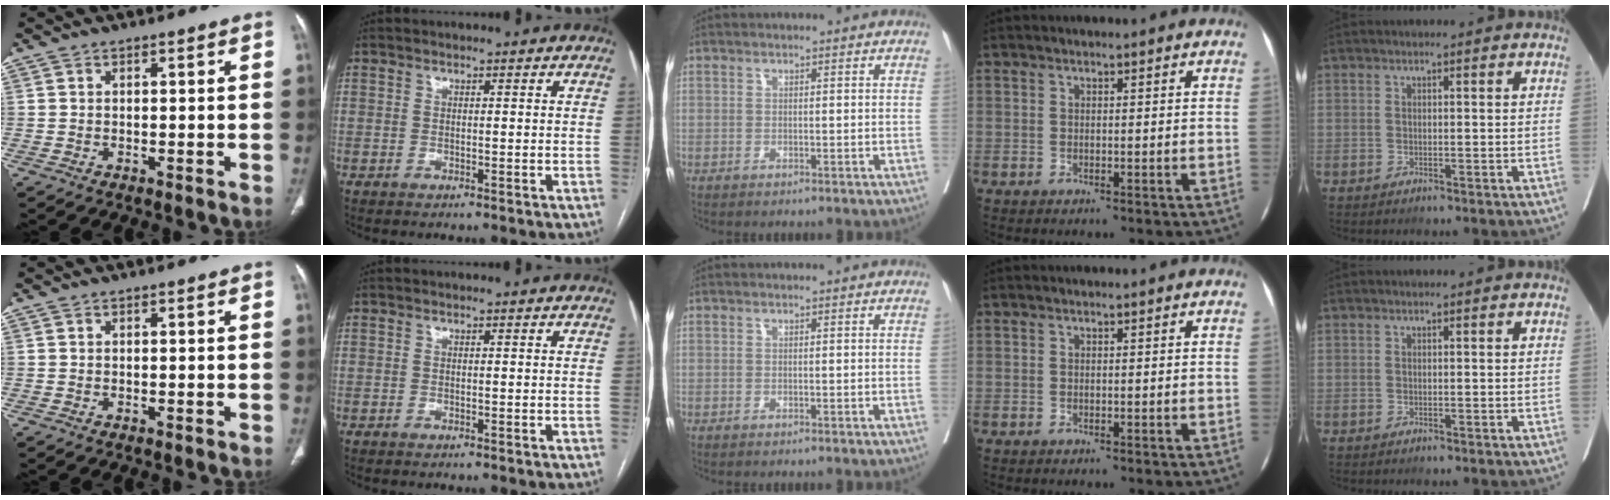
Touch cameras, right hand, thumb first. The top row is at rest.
{}